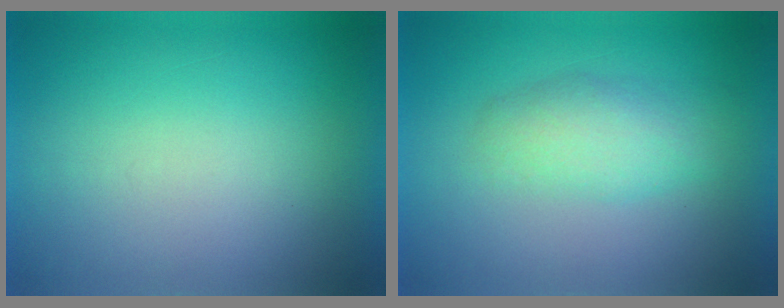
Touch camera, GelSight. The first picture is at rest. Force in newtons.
{"total": 4.0}